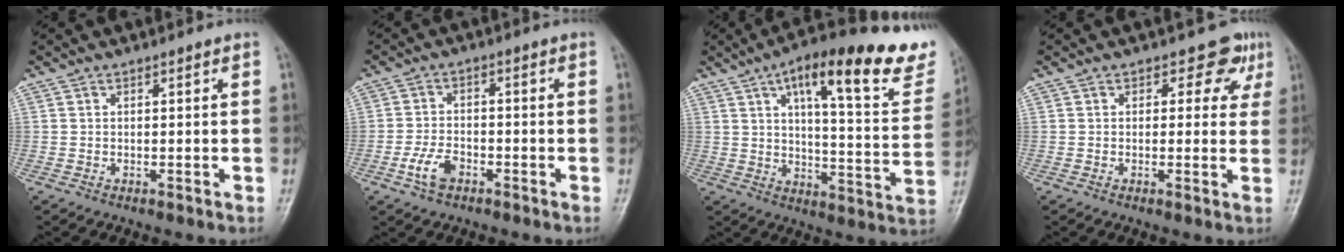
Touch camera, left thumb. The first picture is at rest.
{"total": 4.9, "force": [-2.5, 2.8, 3.1], "torque": [-0.062, 0.015, -0.050]}
{"total": 24.4, "force": [14.7, 6.8, 18.3], "torque": [-0.219, -0.040, 0.198]}
{"total": 4.8, "force": [2.4, 3.5, 2.3], "torque": [0.015, -0.003, 0.018]}